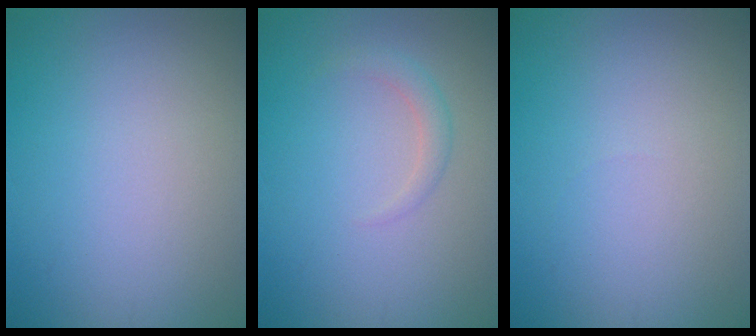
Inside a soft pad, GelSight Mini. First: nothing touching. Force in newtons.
{"total": 1.4, "press": 1.4, "slide": 0.1}
{"total": 0.0}